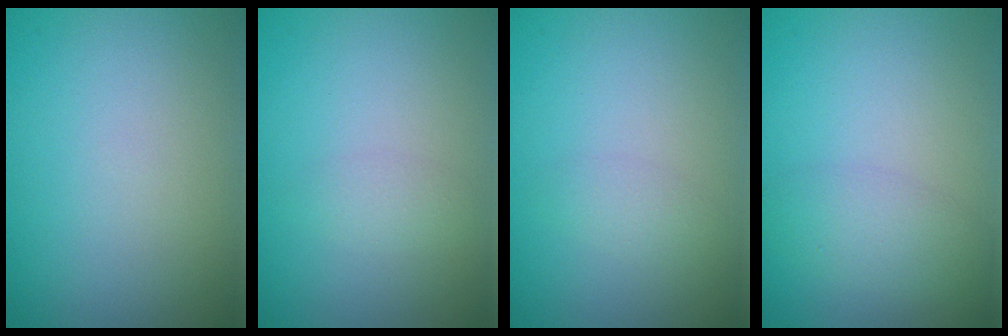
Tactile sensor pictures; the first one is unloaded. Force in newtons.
{"total": 1.2, "press": 1.2, "slide": 0.1}
{"total": 1.1, "press": 1.1, "slide": 0.1}
{"total": 2.5, "press": 2.5, "slide": 0.0}